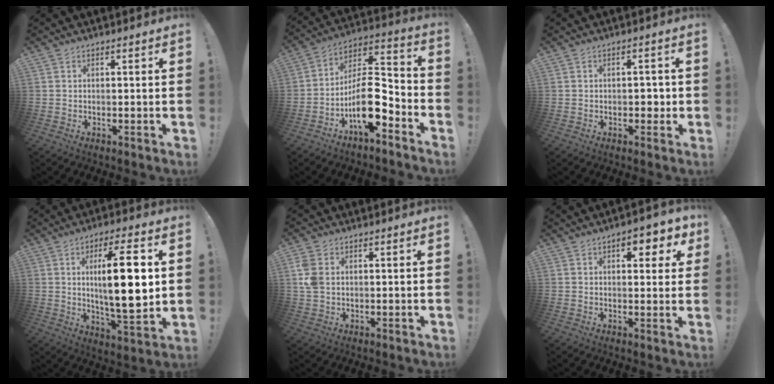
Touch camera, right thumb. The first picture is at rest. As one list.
[{"total": 15.0, "force": [-6.6, 7.5, 11.2], "torque": [-0.186, 0.036, -0.104]}, {"total": 2.9, "force": [-0.6, 2.2, 1.7], "torque": [-0.021, 0.007, -0.013]}, {"total": 17.6, "force": [2.8, 4.6, 16.8], "torque": [-0.271, -0.014, 0.026]}, {"total": 5.7, "force": [1.4, 4.0, 3.7], "torque": [-0.076, -0.005, 0.024]}, {"total": 6.1, "force": [2.6, 3.2, 4.5], "torque": [-0.036, -0.009, 0.037]}]